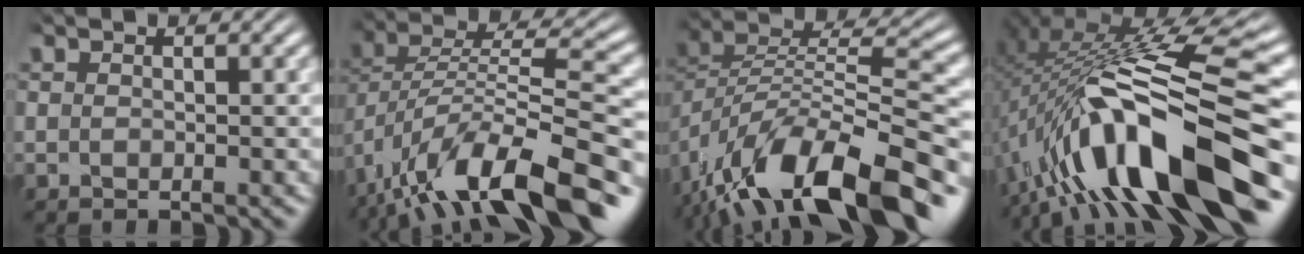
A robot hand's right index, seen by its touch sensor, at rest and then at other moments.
{"total": 9.4, "force": [-3.2, 4.6, 7.5], "torque": [-0.125, -0.008, -0.042]}
{"total": 11.1, "force": [-3.9, 5.7, 8.7], "torque": [-0.147, -0.015, -0.052]}
{"total": 13.4, "force": [-1.5, 5.0, 12.3], "torque": [-0.214, 0.008, -0.007]}